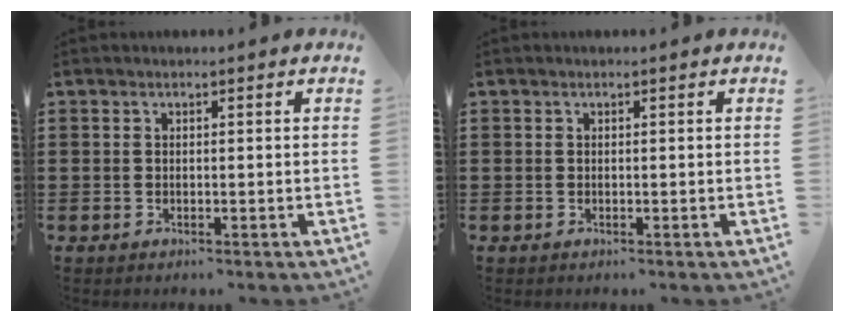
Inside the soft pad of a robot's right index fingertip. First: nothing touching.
{"total": 0.0}